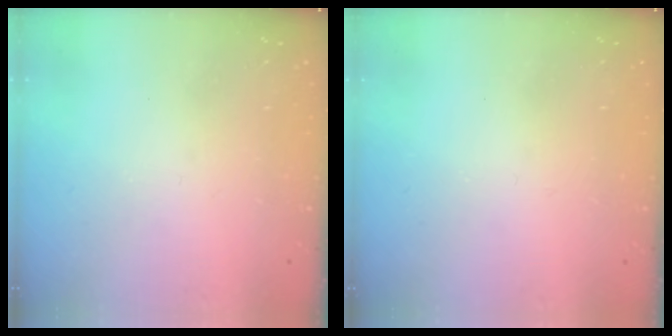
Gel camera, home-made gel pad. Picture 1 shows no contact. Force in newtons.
{"total": 2.7, "press": 2.7, "slide": 0.3}